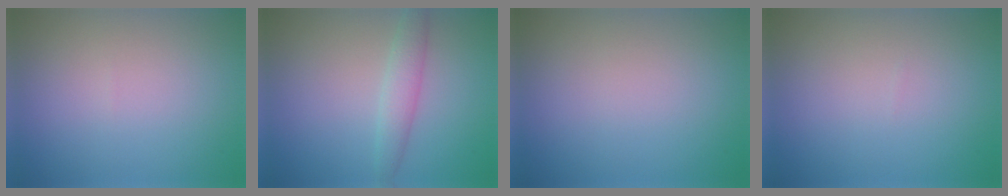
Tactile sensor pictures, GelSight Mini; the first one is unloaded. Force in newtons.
{"total": 2.3, "press": 2.3, "slide": 0.1}
{"total": 0.0}
{"total": 0.0}